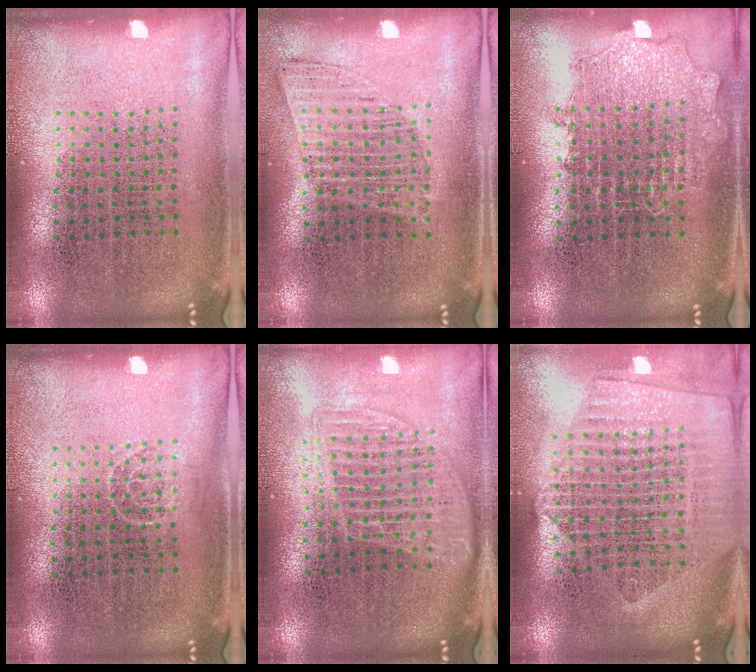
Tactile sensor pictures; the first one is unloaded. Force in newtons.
{"total": 0.9, "press": 0.9, "slide": 0.3}
{"total": 0.9, "press": 0.9, "slide": 0.2}
{"total": 0.7, "press": 0.4, "slide": 0.5}
{"total": 1.4, "press": 1.3, "slide": 0.6}
{"total": 2.3, "press": 2.1, "slide": 1.1}